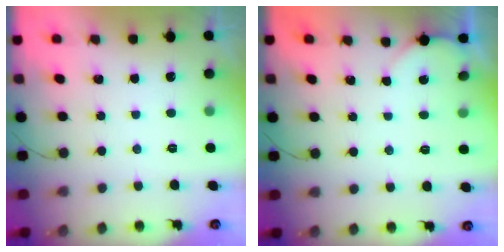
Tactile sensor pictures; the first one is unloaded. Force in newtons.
{"total": 1.0, "press": 1.0, "slide": 0.1}